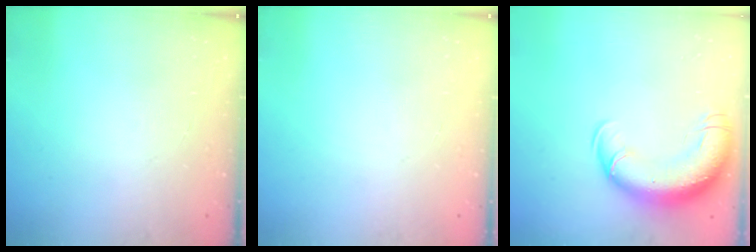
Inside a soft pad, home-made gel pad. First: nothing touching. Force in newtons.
{"total": 0.0}
{"total": 15.1, "press": 14.7, "slide": 3.6}